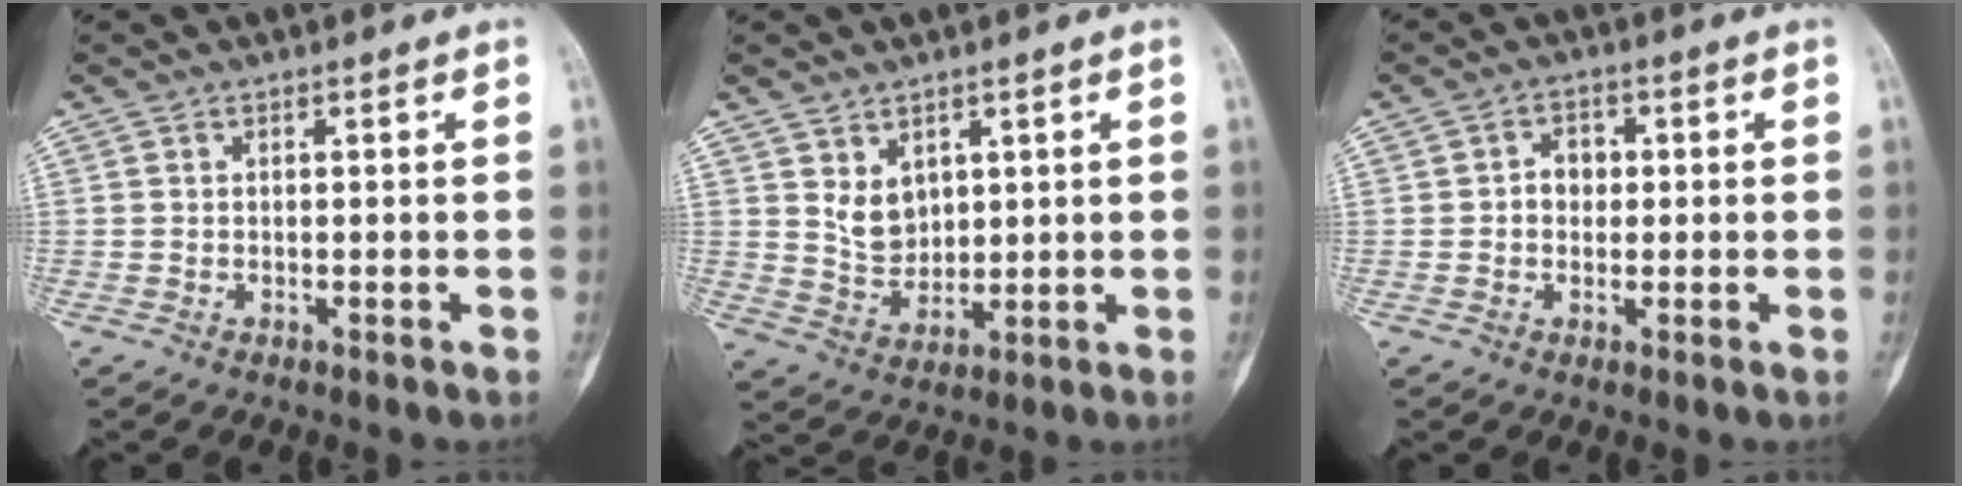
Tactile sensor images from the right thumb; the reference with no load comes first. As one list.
[{"total": 5.7, "force": [2.4, 4.2, 3.0], "torque": [-0.035, -0.026, 0.058]}, {"total": 3.5, "force": [0.1, 2.9, 2.0], "torque": [-0.013, 0.011, -0.003]}]